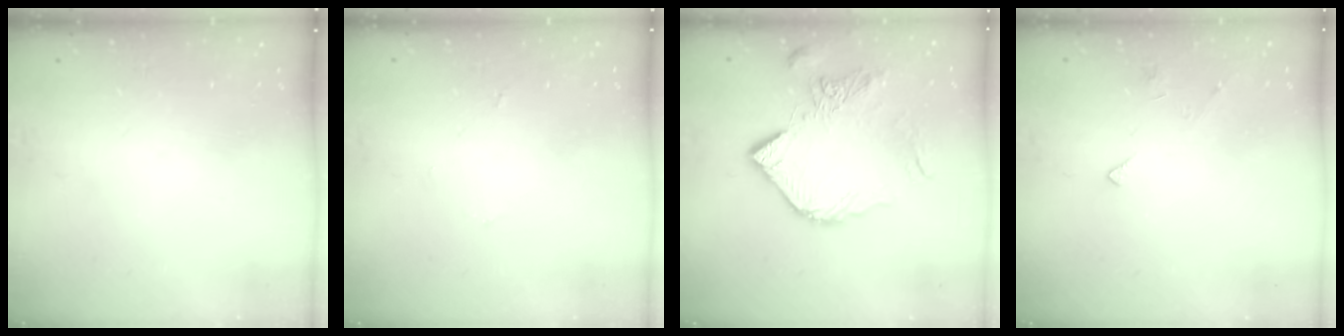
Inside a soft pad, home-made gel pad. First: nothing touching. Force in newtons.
{"total": 2.4, "press": 2.4, "slide": 0.2}
{"total": 13.2, "press": 13.2, "slide": 1.0}
{"total": 2.0, "press": 1.9, "slide": 0.4}